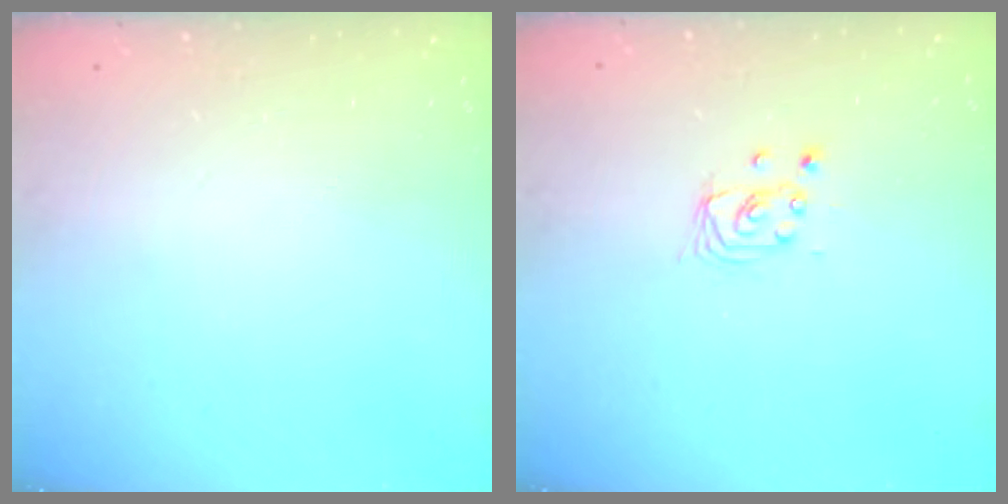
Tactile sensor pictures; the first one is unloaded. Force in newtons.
{"total": 2.9, "press": 2.9, "slide": 0.2}